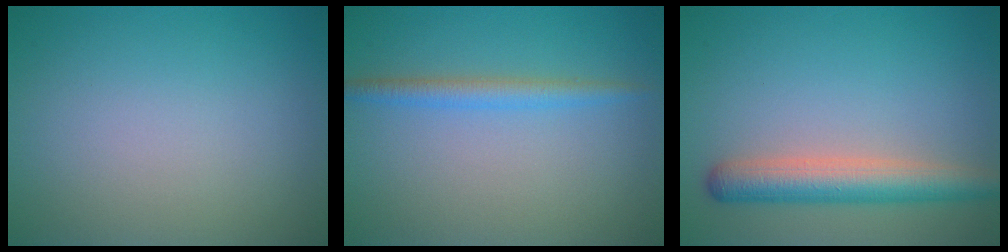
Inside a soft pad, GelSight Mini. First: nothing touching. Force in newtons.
{"total": 2.1, "press": 2.1, "slide": 0.2}
{"total": 4.7, "press": 4.7, "slide": 0.2}